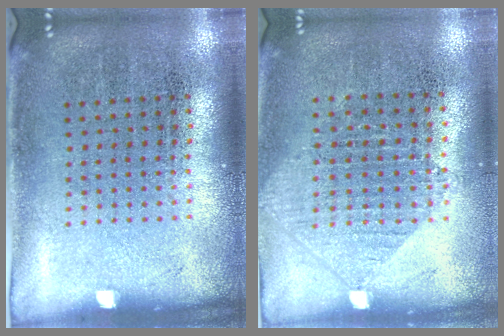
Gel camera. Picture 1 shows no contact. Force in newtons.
{"total": 0.9, "press": 0.9, "slide": 0.2}